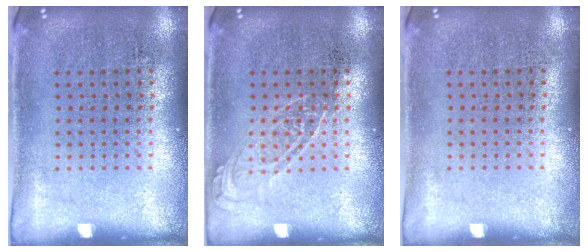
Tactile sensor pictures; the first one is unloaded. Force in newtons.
{"total": 1.6, "press": 1.5, "slide": 0.3}
{"total": 0.0}